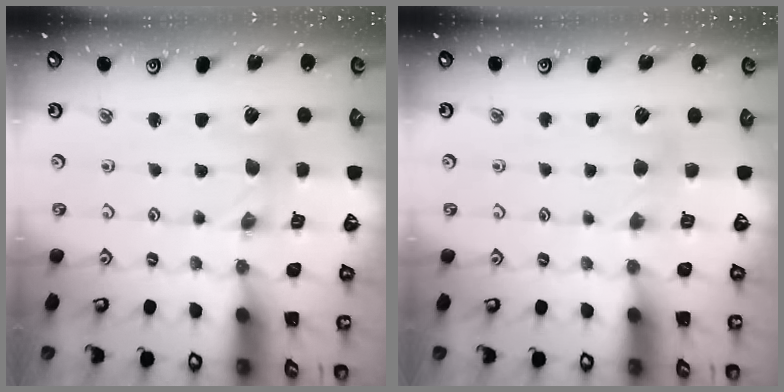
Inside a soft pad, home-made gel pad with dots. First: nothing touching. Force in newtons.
{"total": 4.1, "press": 4.0, "slide": 0.6}